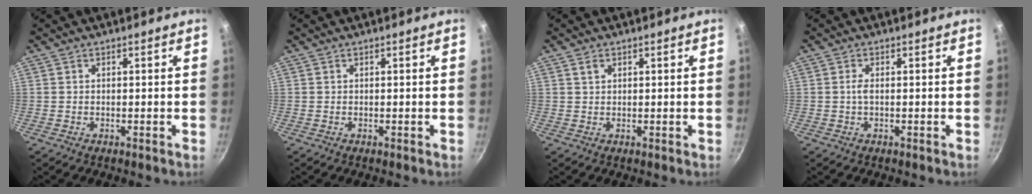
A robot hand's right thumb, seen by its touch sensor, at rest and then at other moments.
{"total": 0.0}
{"total": 1.3, "force": [0.8, 0.8, 0.7], "torque": [-0.012, -0.001, 0.013]}
{"total": 1.4, "force": [0.0, 0.5, 1.3], "torque": [-0.029, 0.002, -0.004]}